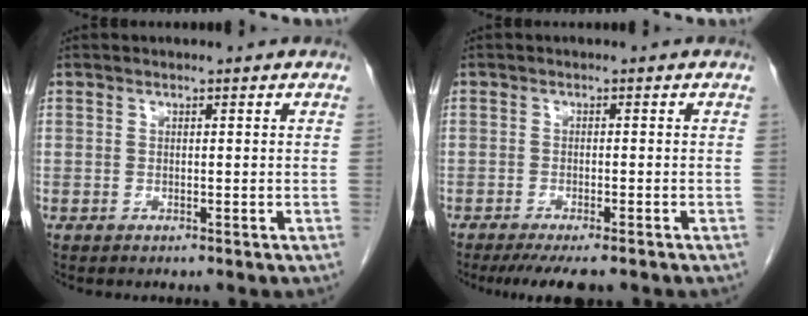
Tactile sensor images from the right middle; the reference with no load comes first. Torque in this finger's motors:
{"motor_torque": [0.22, -0.10, 0.07, 0.04]}